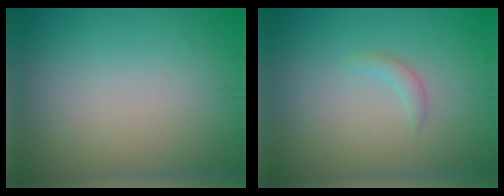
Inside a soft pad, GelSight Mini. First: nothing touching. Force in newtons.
{"total": 0.9, "press": 0.9, "slide": 0.1}